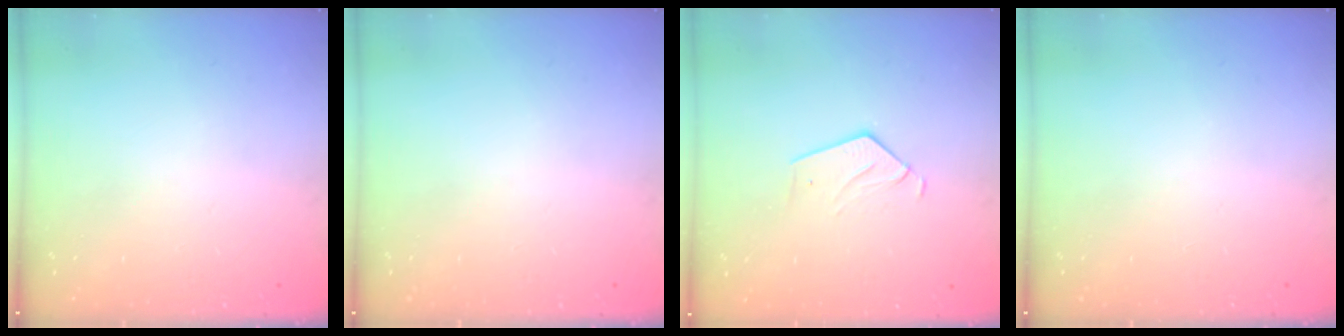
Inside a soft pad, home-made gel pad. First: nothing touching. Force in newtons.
{"total": 0.0}
{"total": 3.6, "press": 3.6, "slide": 0.3}
{"total": 0.0}